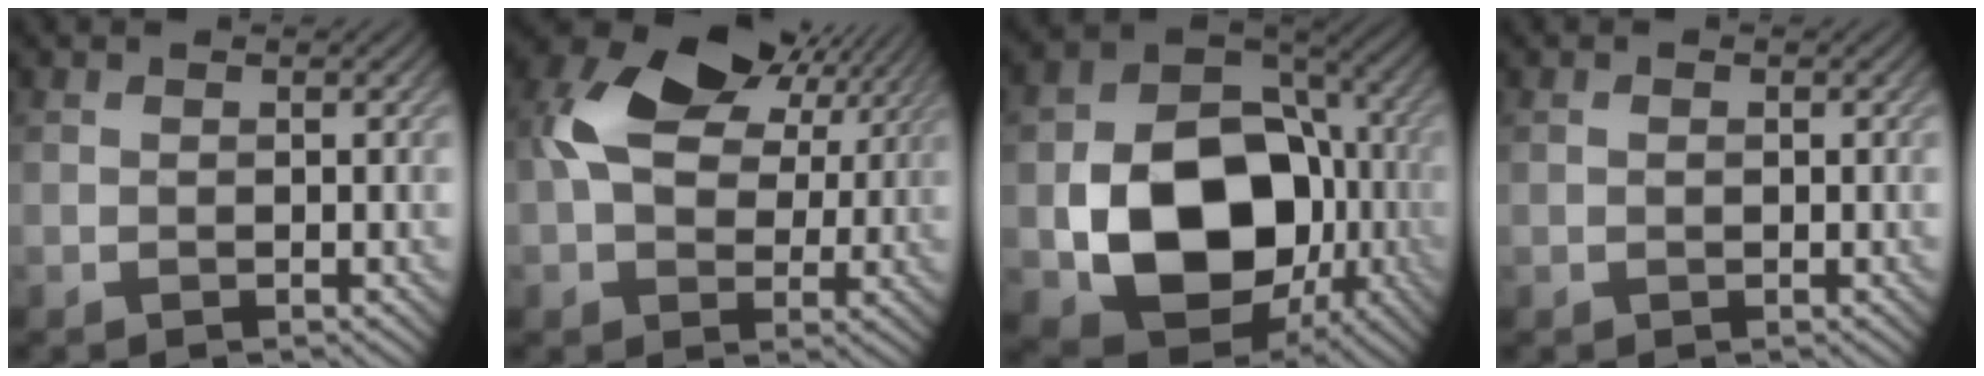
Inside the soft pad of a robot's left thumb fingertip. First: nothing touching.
{"total": 12.4, "force": [3.8, 8.4, 8.3], "torque": [-0.181, 0.012, 0.072]}
{"total": 16.0, "force": [-3.5, 11.7, 10.2], "torque": [-0.166, -0.031, -0.063]}
{"total": 0.7, "force": [0.1, 0.5, 0.5], "torque": [-0.010, 0.001, 0.001]}